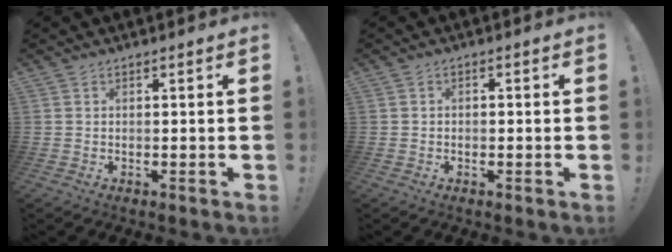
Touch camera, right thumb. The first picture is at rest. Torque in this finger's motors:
{"motor_torque": [-0.25, -0.01, -0.19, 0.07, -0.06]}